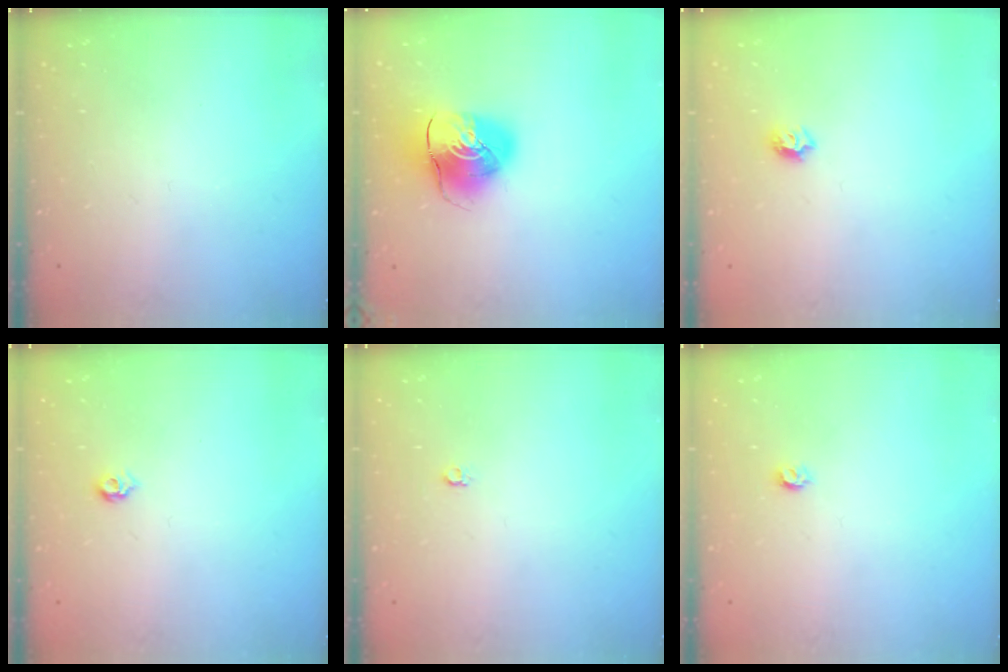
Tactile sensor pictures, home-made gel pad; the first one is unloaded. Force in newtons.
{"total": 10.6, "press": 10.5, "slide": 1.5}
{"total": 5.5, "press": 5.4, "slide": 0.7}
{"total": 4.2, "press": 4.1, "slide": 0.8}
{"total": 3.5, "press": 3.4, "slide": 0.3}
{"total": 3.2, "press": 3.2, "slide": 0.5}